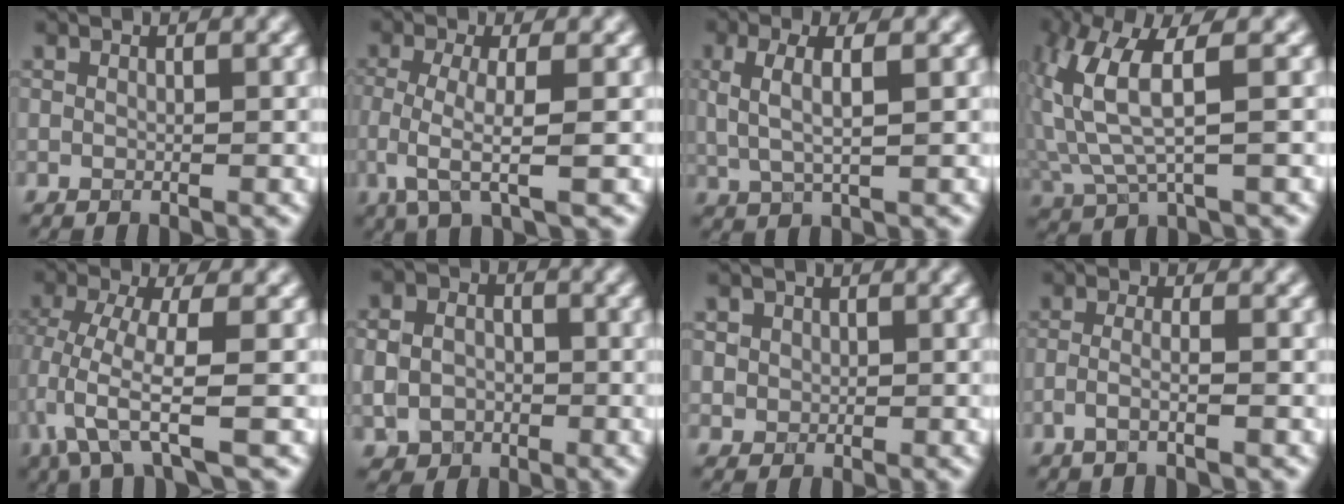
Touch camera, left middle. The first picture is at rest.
{"total": 3.9, "force": [-0.9, 0.9, 3.7], "torque": [-0.078, -0.009, -0.020]}
{"total": 3.3, "force": [0.7, 1.0, 3.1], "torque": [-0.066, 0.002, 0.014]}
{"total": 6.7, "force": [1.4, 2.1, 6.2], "torque": [-0.154, 0.002, 0.031]}
{"total": 5.9, "force": [-2.2, 1.3, 5.4], "torque": [-0.113, -0.010, -0.046]}
{"total": 5.5, "force": [-0.8, 4.8, 2.7], "torque": [-0.043, -0.007, -0.025]}
{"total": 2.6, "force": [1.0, 2.2, 0.8], "torque": [-0.009, 0.004, 0.019]}
{"total": 1.8, "force": [-0.9, 0.4, 1.6], "torque": [-0.028, 0.003, -0.024]}